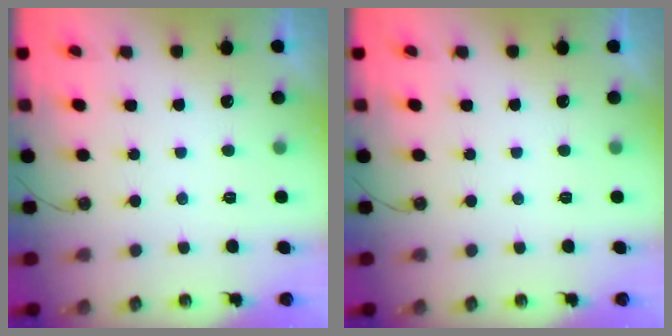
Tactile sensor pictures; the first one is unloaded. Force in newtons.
{"total": 0.0}